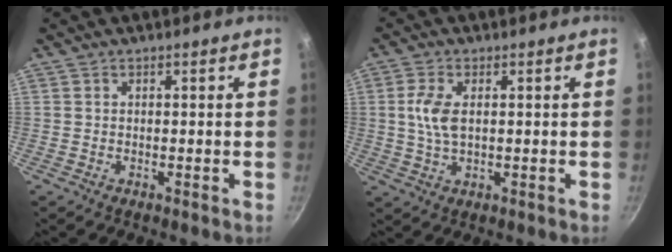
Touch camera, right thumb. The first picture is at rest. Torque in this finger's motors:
{"motor_torque": [-0.46, 0.22, 0.31, 0.23, -0.01]}